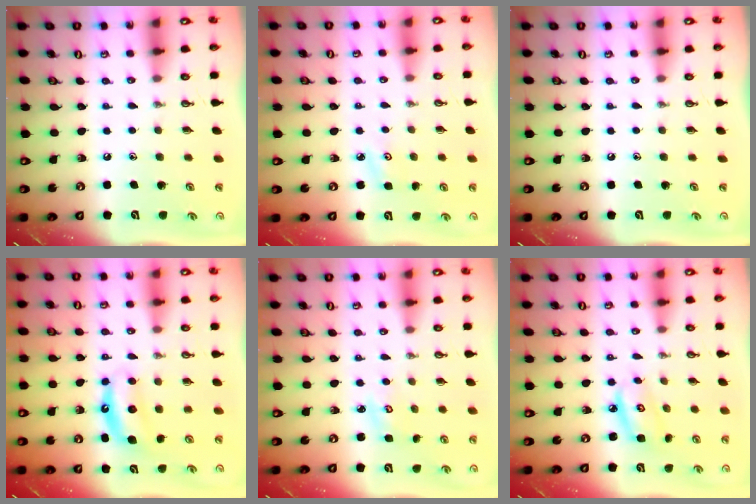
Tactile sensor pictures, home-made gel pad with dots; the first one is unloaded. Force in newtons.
{"total": 3.0, "press": 3.0, "slide": 0.4}
{"total": 0.0}
{"total": 6.6, "press": 6.6, "slide": 0.5}
{"total": 2.9, "press": 2.8, "slide": 0.3}
{"total": 5.3, "press": 5.3, "slide": 0.4}